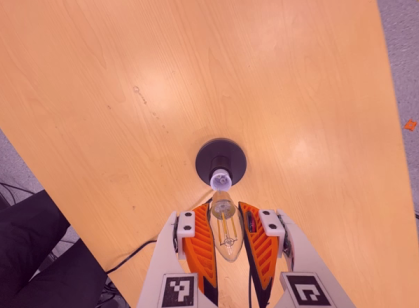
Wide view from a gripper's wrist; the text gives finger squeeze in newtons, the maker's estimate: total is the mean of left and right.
{"total": 22.0, "left": 24.6, "right": 19.4}